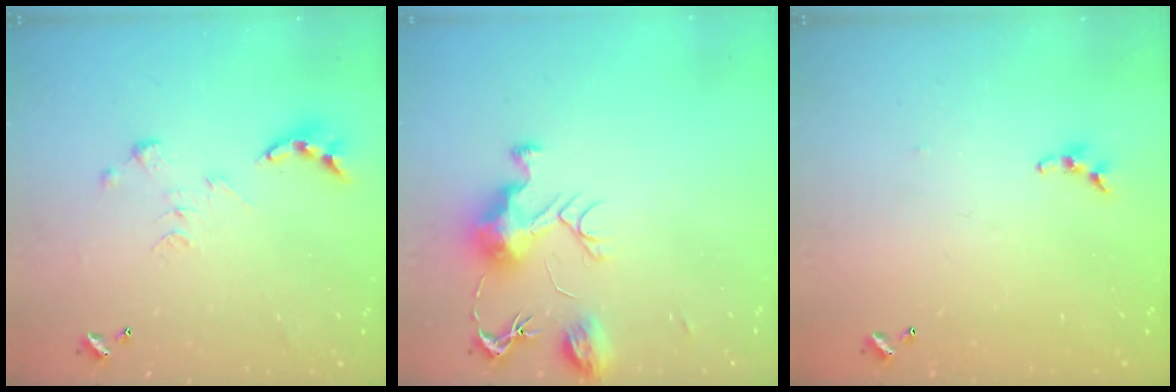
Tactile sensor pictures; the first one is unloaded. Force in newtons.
{"total": 9.4, "press": 9.4, "slide": 0.3}
{"total": 4.9, "press": 4.8, "slide": 0.2}